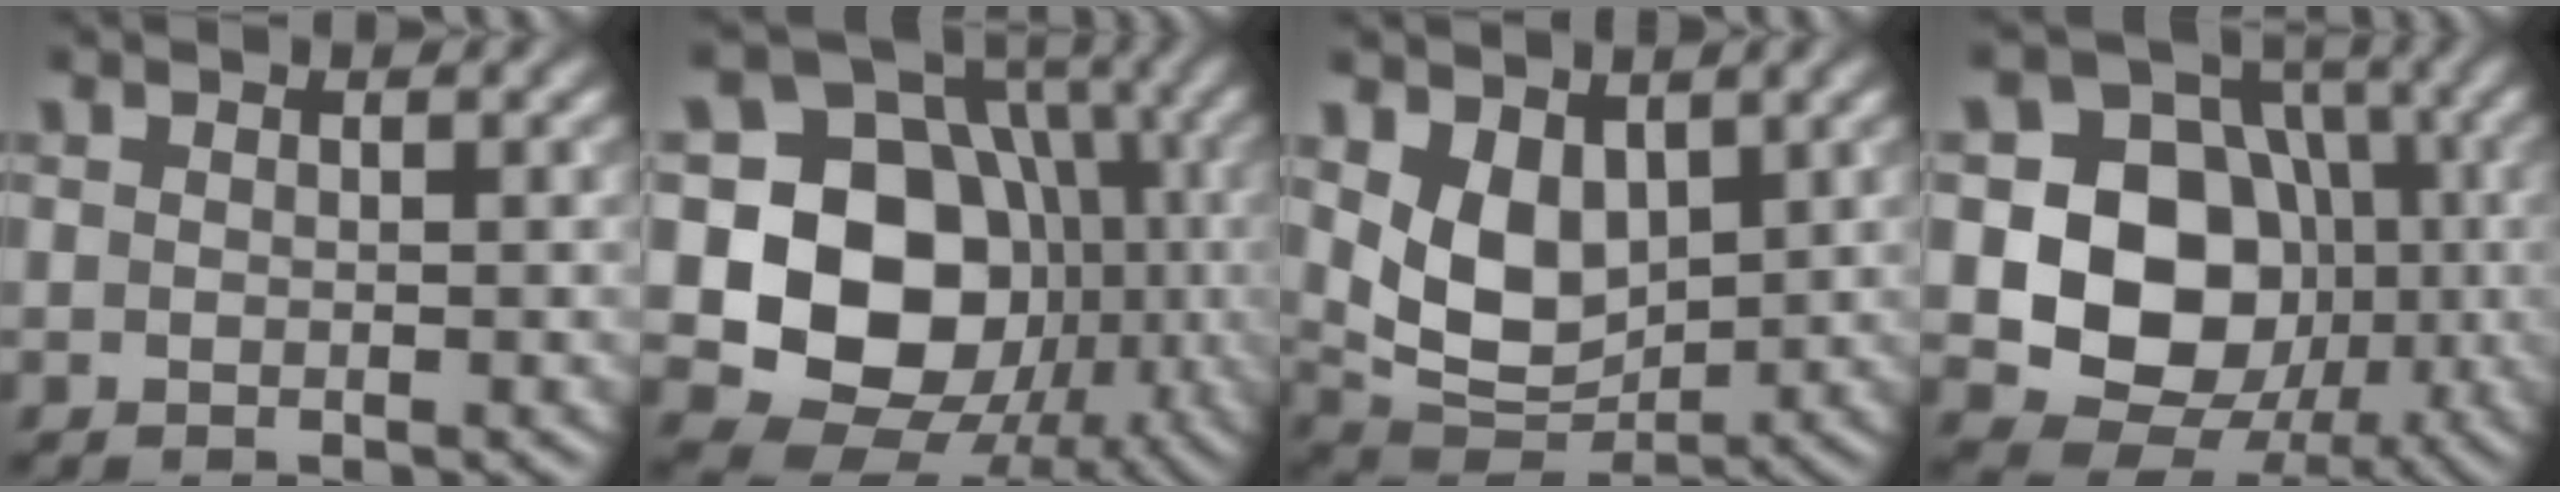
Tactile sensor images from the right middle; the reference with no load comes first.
{"total": 14.0, "force": [-1.5, 11.6, 7.6], "torque": [-0.119, -0.013, -0.037]}
{"total": 5.9, "force": [1.6, 3.9, 4.1], "torque": [-0.078, -0.017, 0.038]}
{"total": 11.1, "force": [-1.7, 9.1, 6.0], "torque": [-0.098, -0.007, -0.041]}